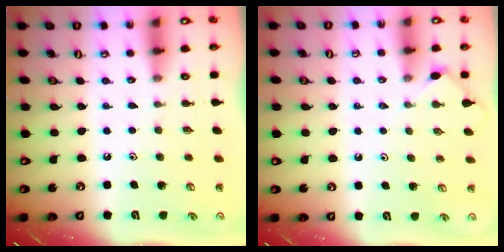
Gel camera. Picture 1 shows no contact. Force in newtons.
{"total": 2.6, "press": 2.6, "slide": 0.5}